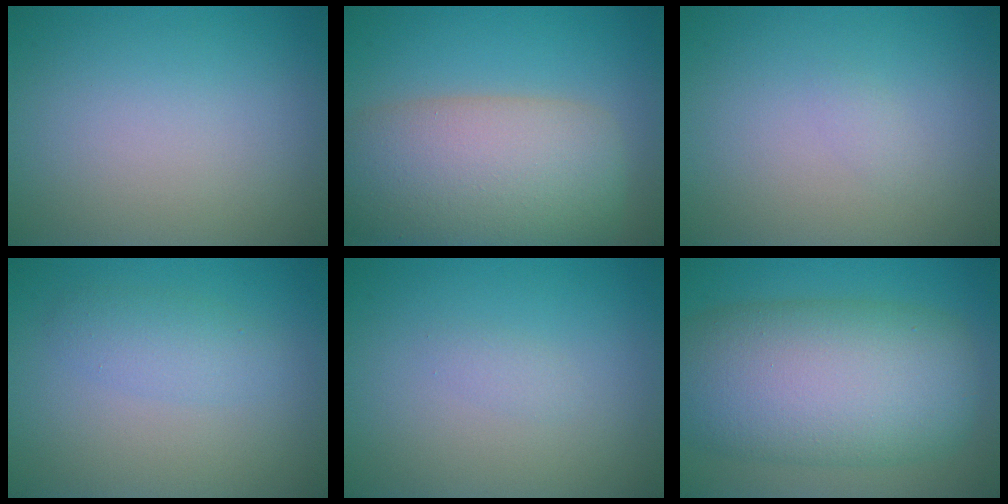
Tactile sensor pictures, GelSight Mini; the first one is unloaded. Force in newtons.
{"total": 10.6, "press": 10.6, "slide": 0.5}
{"total": 0.5, "press": 0.5, "slide": 0.1}
{"total": 2.2, "press": 2.2, "slide": 0.1}
{"total": 0.8, "press": 0.8, "slide": 0.1}
{"total": 12.7, "press": 12.7, "slide": 0.4}